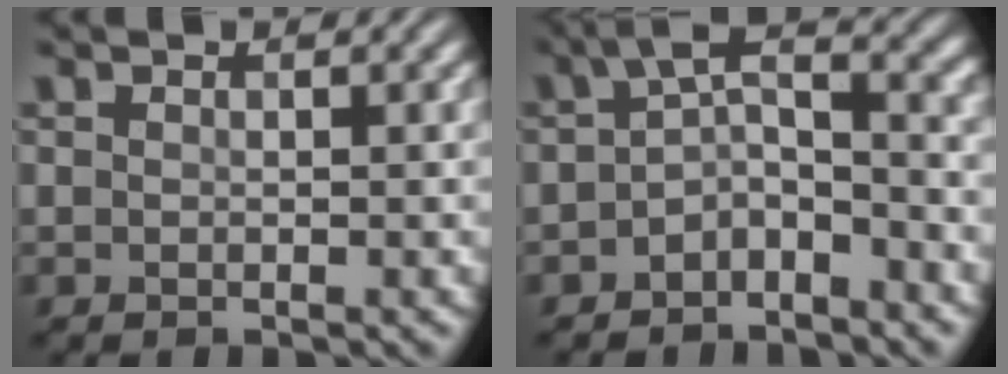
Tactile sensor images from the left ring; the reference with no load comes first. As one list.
[{"total": 4.0, "force": [-1.2, 1.9, 3.3], "torque": [-0.055, 0.011, -0.031]}]